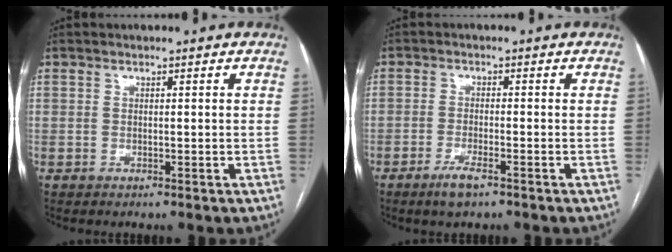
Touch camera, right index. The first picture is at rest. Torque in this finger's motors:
{"motor_torque": [0.51, -0.28, 0.08, 0.01]}